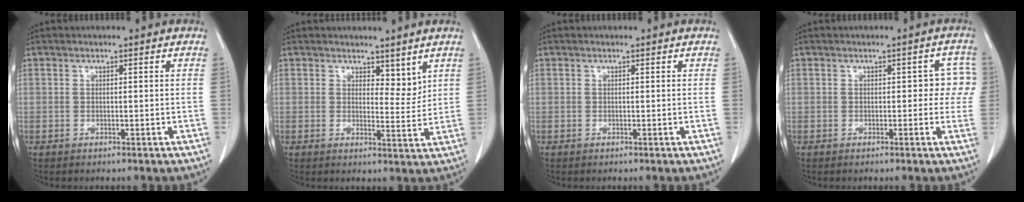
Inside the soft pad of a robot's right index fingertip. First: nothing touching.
{"total": 3.5, "force": [2.7, 1.7, 1.5], "torque": [-0.014, -0.010, 0.046]}
{"total": 0.0}
{"total": 3.6, "force": [0.1, 2.2, 2.9], "torque": [-0.015, 0.026, -0.003]}